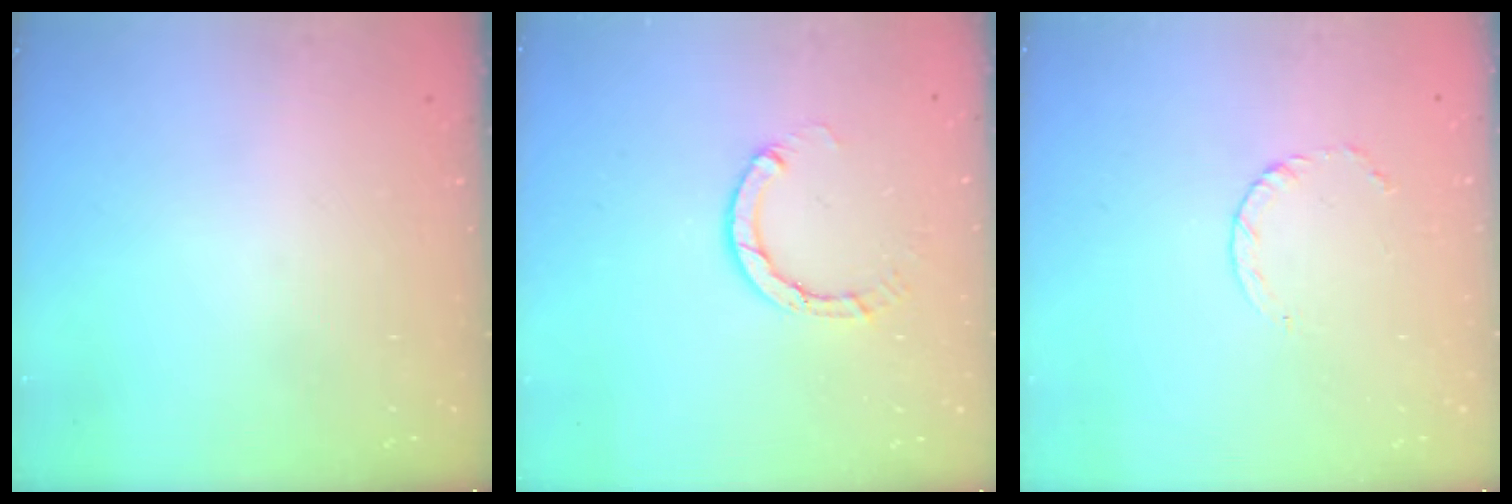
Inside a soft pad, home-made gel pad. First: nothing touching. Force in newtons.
{"total": 3.9, "press": 3.9, "slide": 0.4}
{"total": 3.2, "press": 3.2, "slide": 0.4}